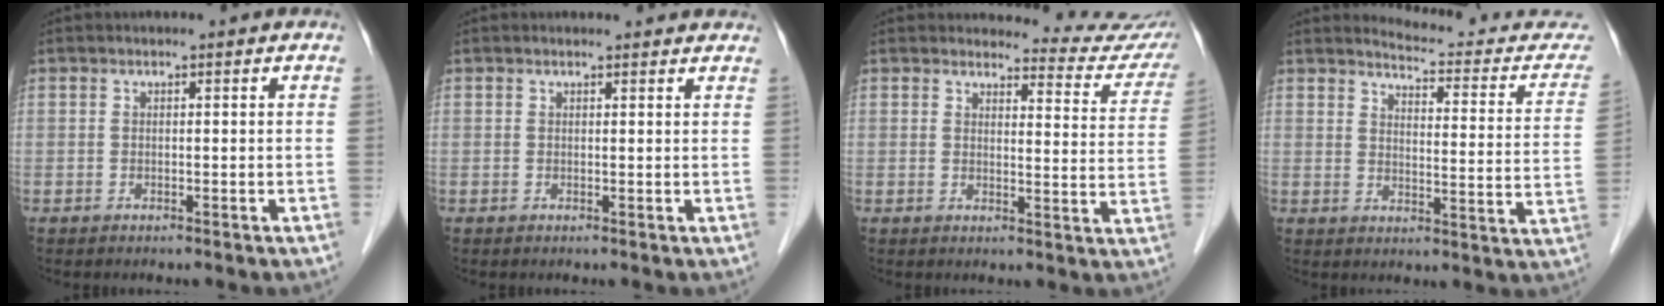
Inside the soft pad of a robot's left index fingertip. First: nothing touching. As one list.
[{"total": 3.7, "force": [3.6, 0.8, 0.6], "torque": [-0.009, 0.010, 0.031]}, {"total": 11.9, "force": [11.8, 1.3, 0.6], "torque": [0.020, -0.077, 0.104]}, {"total": 14.1, "force": [13.6, 2.2, 2.9], "torque": [-0.020, -0.053, 0.144]}]